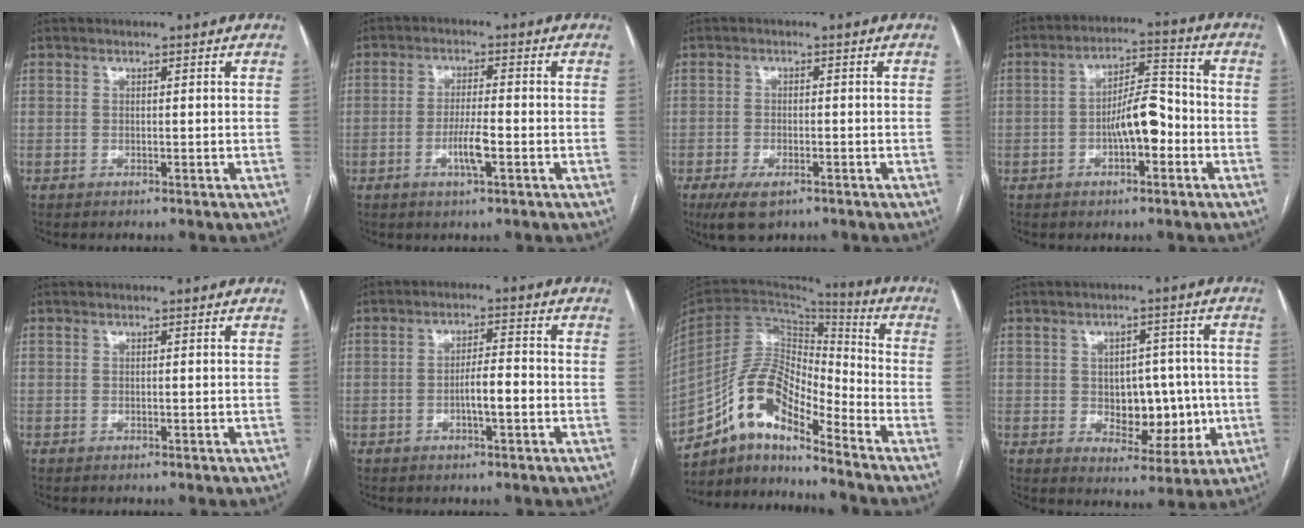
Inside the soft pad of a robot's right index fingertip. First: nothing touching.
{"total": 4.6, "force": [-1.7, 0.4, 4.3], "torque": [-0.082, -0.004, -0.032]}
{"total": 4.8, "force": [-3.1, 2.0, 3.2], "torque": [-0.064, -0.007, -0.048]}
{"total": 7.9, "force": [-2.2, 2.6, 7.1], "torque": [-0.122, 0.022, -0.037]}
{"total": 0.0}
{"total": 4.4, "force": [-1.4, 0.7, 4.2], "torque": [-0.072, 0.007, -0.022]}
{"total": 13.2, "force": [-9.5, 3.8, 8.4], "torque": [-0.159, 0.033, -0.173]}
{"total": 9.0, "force": [-0.8, 5.6, 7.0], "torque": [-0.084, 0.016, 0.001]}